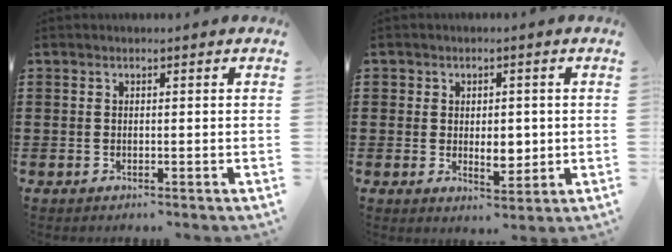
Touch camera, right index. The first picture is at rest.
{"total": 4.6, "force": [-0.1, 3.3, 3.3], "torque": [-0.053, 0.004, -0.007]}